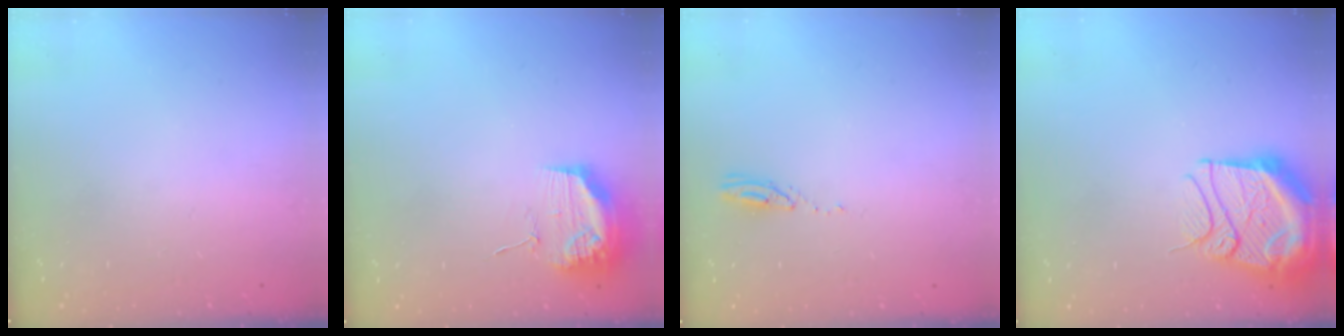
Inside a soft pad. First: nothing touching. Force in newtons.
{"total": 12.3, "press": 12.3, "slide": 1.1}
{"total": 3.0, "press": 2.9, "slide": 0.3}
{"total": 17.9, "press": 16.5, "slide": 6.9}